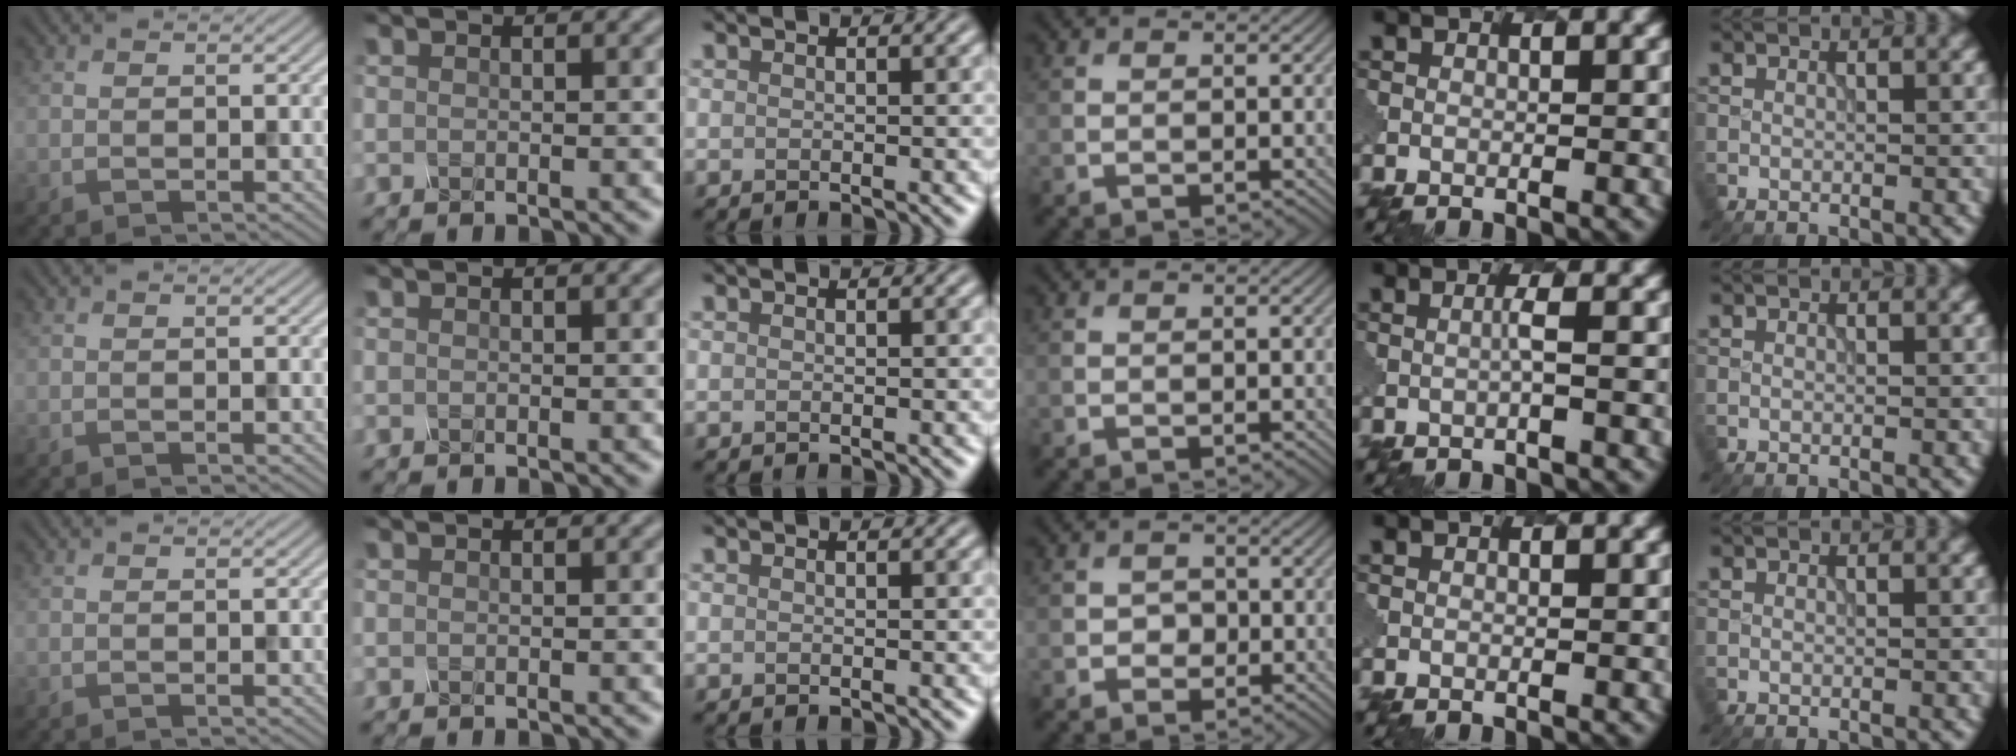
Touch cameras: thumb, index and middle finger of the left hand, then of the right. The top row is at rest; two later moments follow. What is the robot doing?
{"motion": "screw", "object": "spray bottle"}